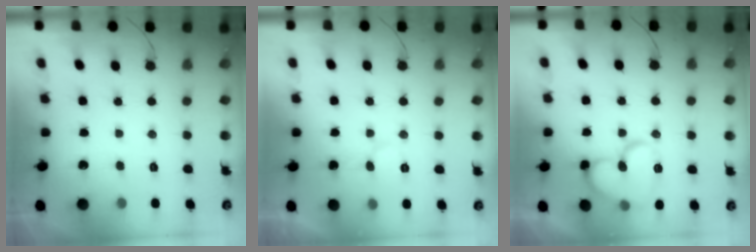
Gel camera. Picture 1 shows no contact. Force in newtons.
{"total": 5.8, "press": 5.7, "slide": 0.6}
{"total": 14.1, "press": 13.9, "slide": 2.5}